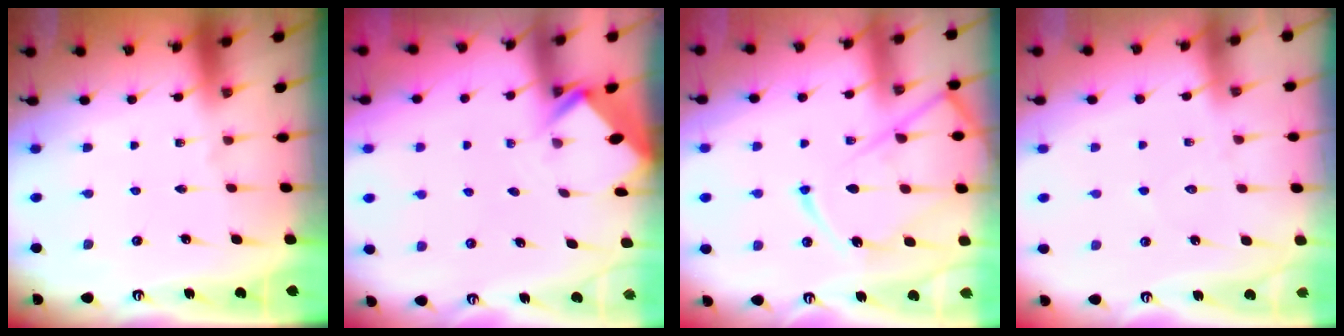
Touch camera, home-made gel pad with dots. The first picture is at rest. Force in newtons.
{"total": 2.8, "press": 2.8, "slide": 0.2}
{"total": 15.5, "press": 15.4, "slide": 1.7}
{"total": 5.4, "press": 5.4, "slide": 0.7}